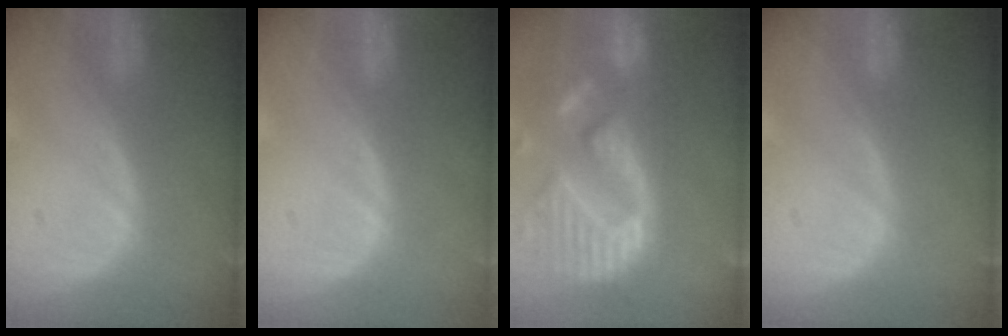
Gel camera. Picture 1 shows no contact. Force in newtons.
{"total": 0.0}
{"total": 14.4, "press": 12.0, "slide": 8.0}
{"total": 0.0}